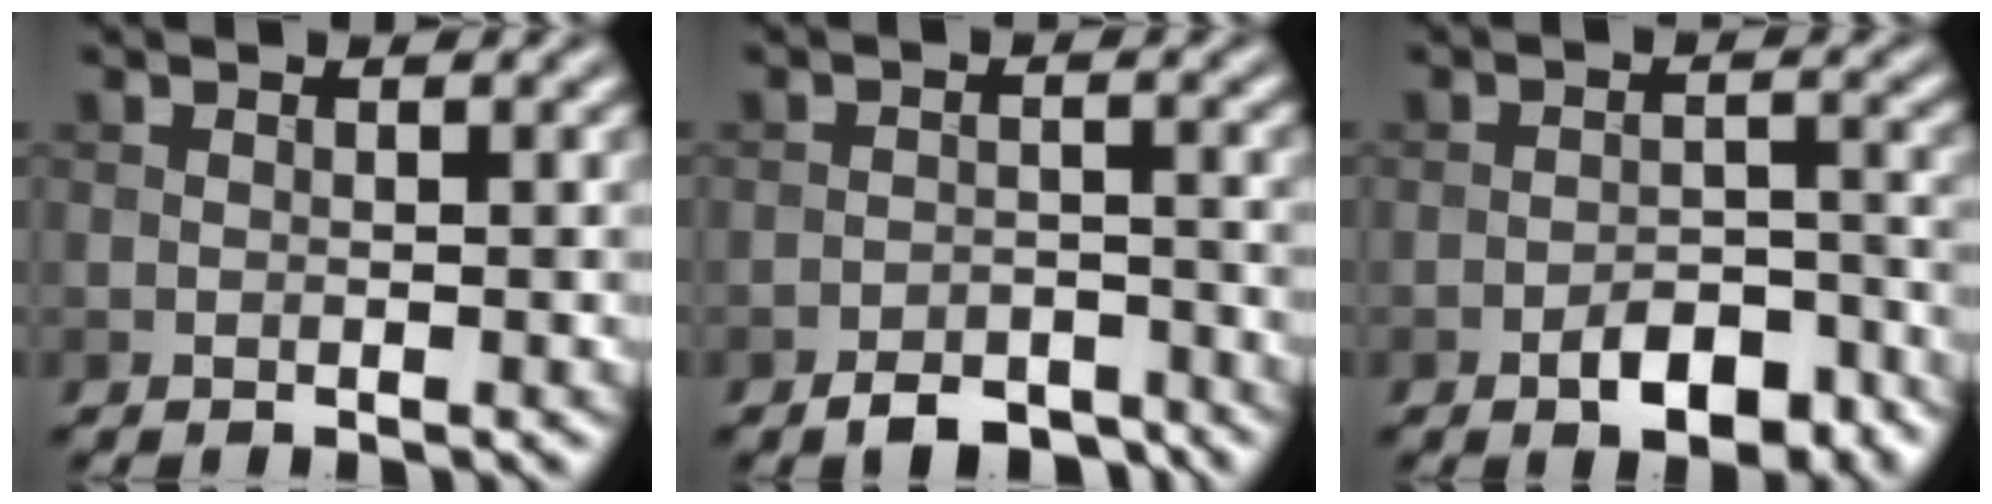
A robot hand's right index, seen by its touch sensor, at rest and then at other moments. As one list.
[{"total": 4.1, "force": [-3.4, 1.7, 1.6], "torque": [-0.020, 0.001, -0.062]}, {"total": 4.8, "force": [-3.0, 2.1, 3.1], "torque": [-0.044, 0.005, -0.045]}]